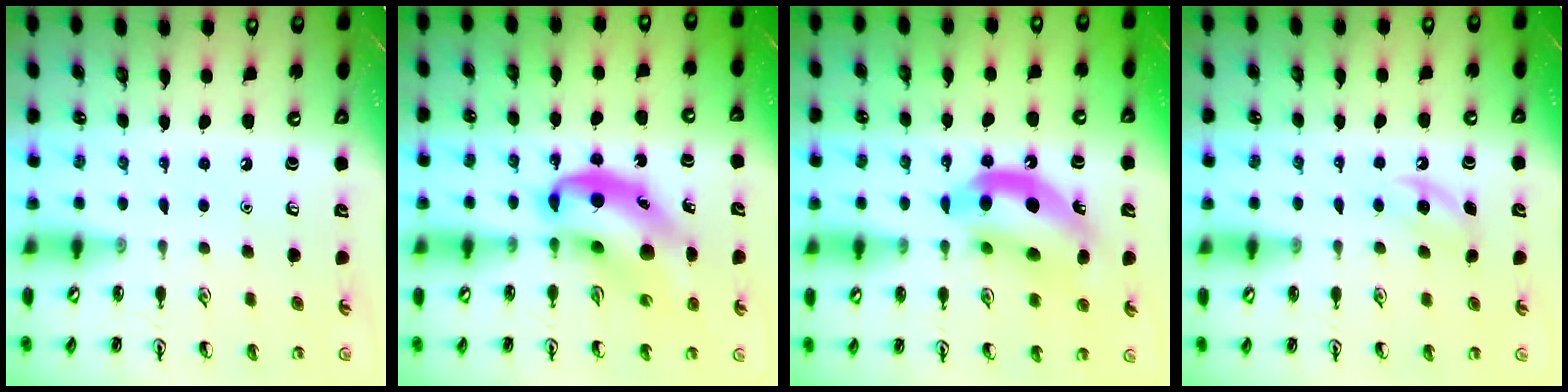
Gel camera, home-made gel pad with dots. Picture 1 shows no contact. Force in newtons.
{"total": 13.9, "press": 13.4, "slide": 3.8}
{"total": 13.1, "press": 12.5, "slide": 4.0}
{"total": 3.7, "press": 3.5, "slide": 1.2}